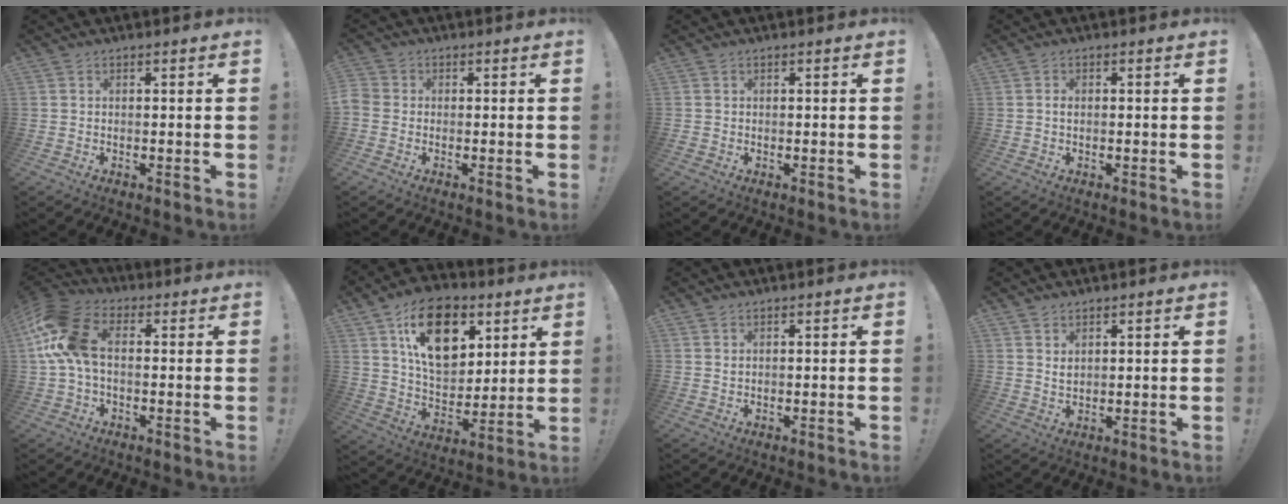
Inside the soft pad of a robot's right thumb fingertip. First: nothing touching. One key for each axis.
{"total": 2.5, "fx": -0.9, "fy": 2.0, "fz": 1.2, "tx": -0.027, "ty": 0.007, "tz": -0.018}
{"total": 0.7, "fx": -0.1, "fy": 0.7, "fz": -0.1, "tx": -0.001, "ty": 0.002, "tz": -0.001}
{"total": 1.0, "fx": 0.0, "fy": 0.6, "fz": 0.9, "tx": -0.018, "ty": 0.004, "tz": 0.000}
{"total": 13.9, "fx": 1.8, "fy": 8.4, "fz": 11.0, "tx": -0.236, "ty": 0.007, "tz": 0.038}
{"total": 19.7, "fx": 9.2, "fy": 12.8, "fz": 11.9, "tx": -0.181, "ty": -0.034, "tz": 0.165}
{"total": 0.7, "fx": 0.5, "fy": 0.1, "fz": 0.4, "tx": -0.002, "ty": -0.003, "tz": 0.009}
{"total": 2.3, "fx": 1.6, "fy": 1.2, "fz": 1.0, "tx": -0.010, "ty": -0.010, "tz": 0.027}